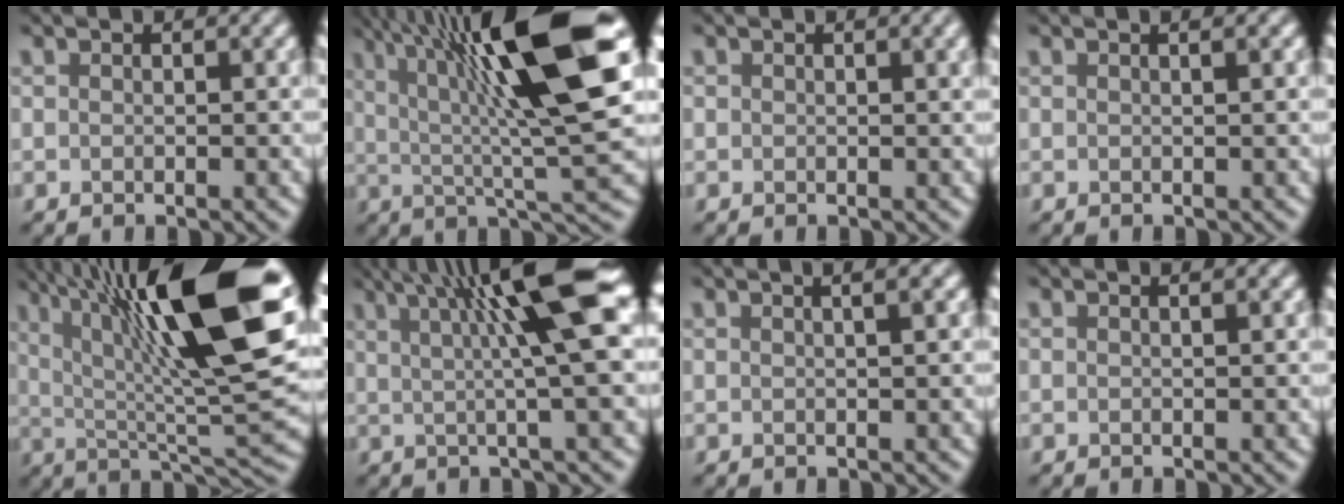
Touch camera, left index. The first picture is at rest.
{"total": 14.3, "force": [4.1, 2.6, 13.5], "torque": [-0.197, 0.014, 0.067]}
{"total": 1.2, "force": [0.5, 0.5, 1.0], "torque": [-0.007, 0.001, 0.016]}
{"total": 2.7, "force": [1.2, 1.5, 1.9], "torque": [0.007, 0.020, -0.011]}
{"total": 16.9, "force": [6.0, 4.2, 15.2], "torque": [-0.238, 0.013, 0.105]}
{"total": 10.1, "force": [2.7, 1.3, 9.7], "torque": [-0.115, 0.013, 0.041]}
{"total": 4.5, "force": [2.0, 2.2, 3.3], "torque": [-0.001, 0.039, -0.002]}
{"total": 1.8, "force": [0.8, 0.9, 1.2], "torque": [0.006, 0.005, -0.010]}